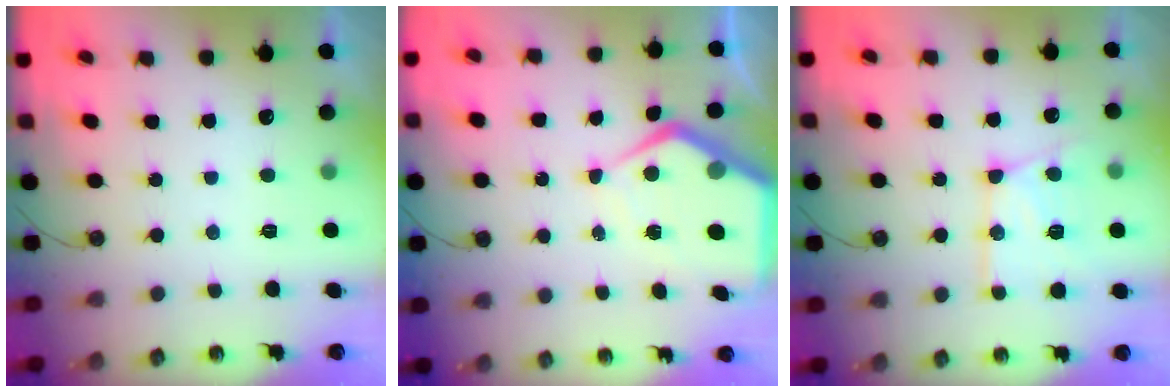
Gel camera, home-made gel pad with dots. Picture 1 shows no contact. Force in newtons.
{"total": 9.7, "press": 9.7, "slide": 0.9}
{"total": 14.9, "press": 14.8, "slide": 1.2}